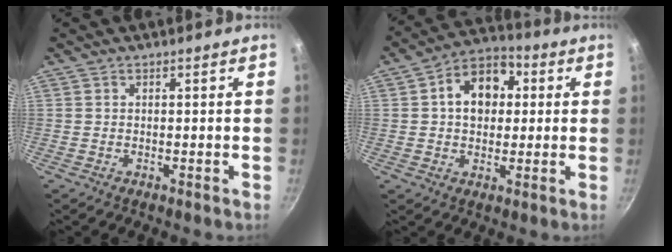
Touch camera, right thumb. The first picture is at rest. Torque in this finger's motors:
{"motor_torque": [0.52, 2.46, 0.64, -0.46, 0.06]}